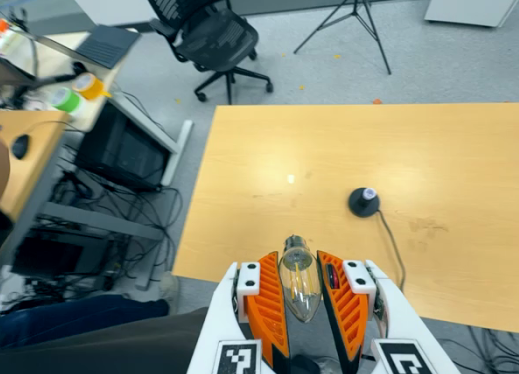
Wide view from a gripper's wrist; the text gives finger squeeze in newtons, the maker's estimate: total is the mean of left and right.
{"total": 9.5, "left": 9.0, "right": 10.0}